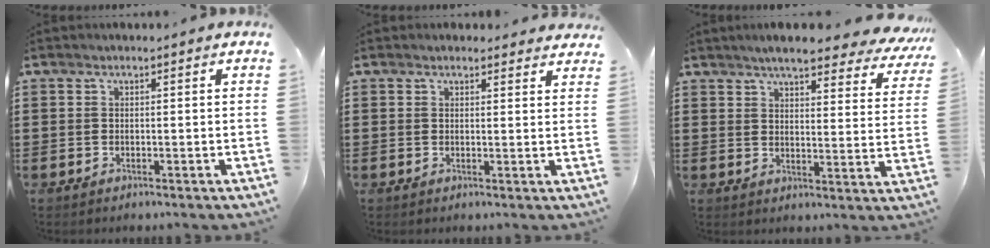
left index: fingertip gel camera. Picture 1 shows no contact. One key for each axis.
{"total": 1.6, "fx": 1.5, "fy": 0.6, "fz": 0.1, "tx": 0.001, "ty": 0.001, "tz": 0.028}
{"total": 6.2, "fx": 5.5, "fy": 0.5, "fz": 2.9, "tx": -0.060, "ty": -0.028, "tz": 0.091}